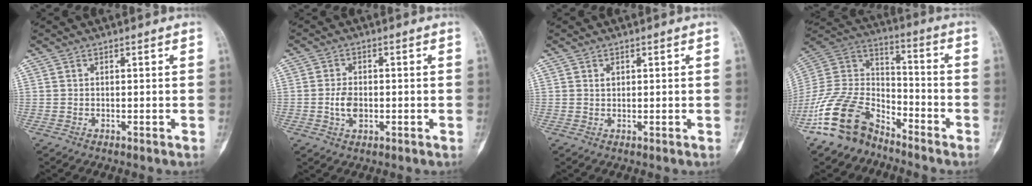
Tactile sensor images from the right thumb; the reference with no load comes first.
{"total": 3.9, "force": [-0.7, 2.5, 3.0], "torque": [-0.051, 0.005, -0.011]}
{"total": 1.0, "force": [0.4, 0.7, 0.5], "torque": [-0.005, -0.001, 0.009]}
{"total": 16.9, "force": [-11.8, 9.5, 7.4], "torque": [-0.131, 0.087, -0.229]}